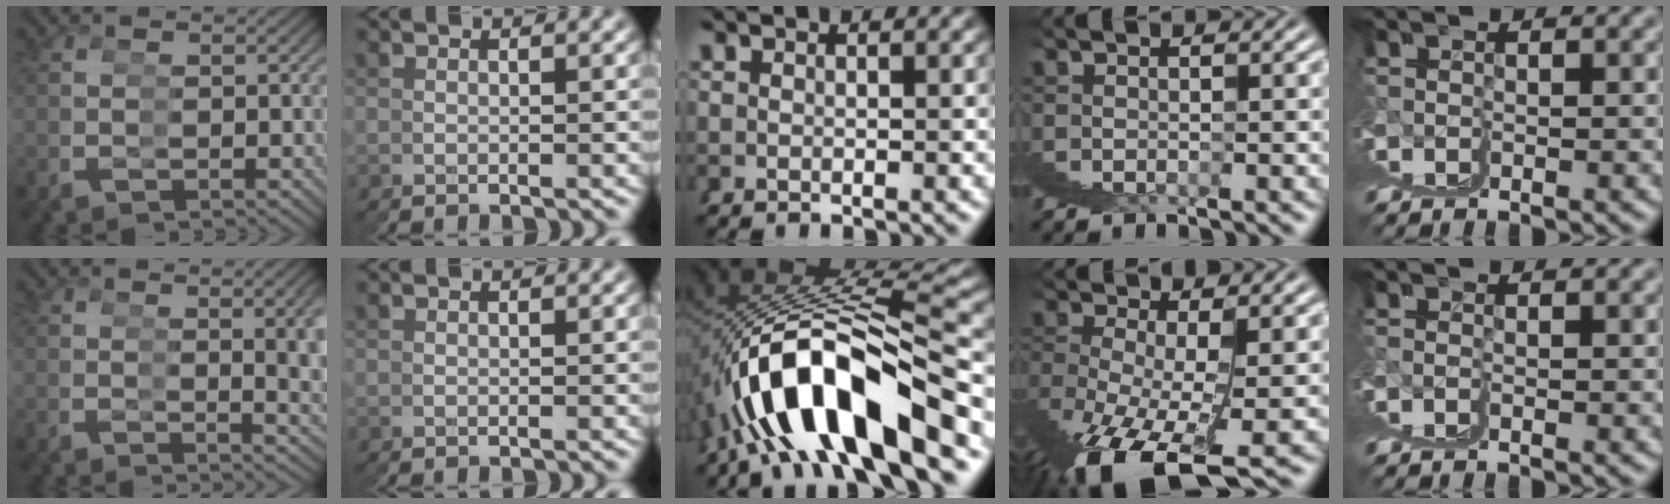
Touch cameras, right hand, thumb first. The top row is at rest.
{"thumb": {"total": 4.3, "force": [0.5, 1.1, 4.1], "torque": [-0.042, 0.005, 0.010]}, "middle": {"total": 15.3, "force": [-2.7, 7.7, 12.9], "torque": [-0.249, -0.022, -0.029]}, "ring": {"total": 5.3, "force": [-3.2, 1.3, 4.1], "torque": [-0.077, -0.021, -0.035]}, "little": {"total": 1.2, "force": [0.6, 0.6, 0.9], "torque": [-0.014, 0.004, 0.009]}}